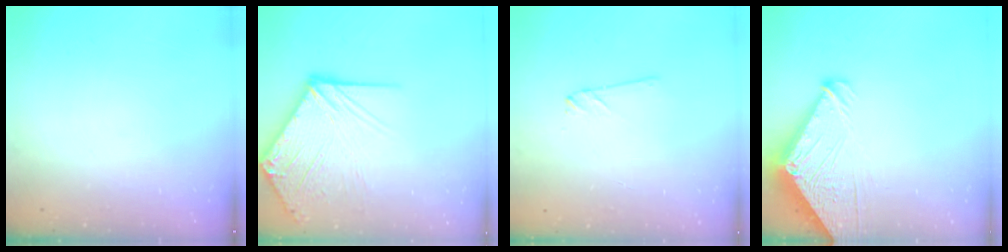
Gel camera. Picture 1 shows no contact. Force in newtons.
{"total": 15.4, "press": 15.3, "slide": 1.8}
{"total": 1.7, "press": 1.7, "slide": 0.1}
{"total": 7.8, "press": 7.8, "slide": 0.9}